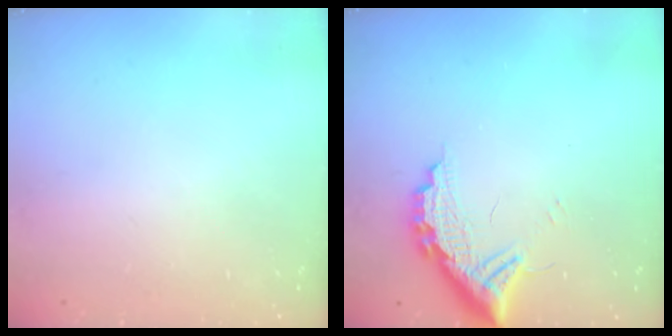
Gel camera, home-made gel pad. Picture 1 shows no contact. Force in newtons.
{"total": 11.1, "press": 11.1, "slide": 0.6}